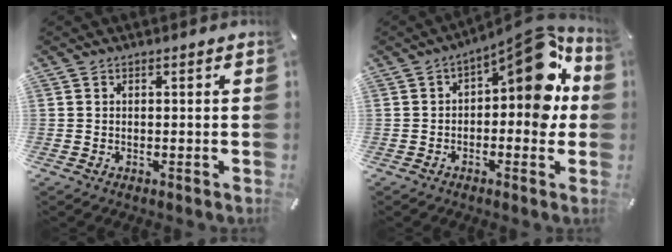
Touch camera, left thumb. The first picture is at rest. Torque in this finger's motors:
{"motor_torque": [0.77, 0.76, 0.44, 0.06, 0.32]}